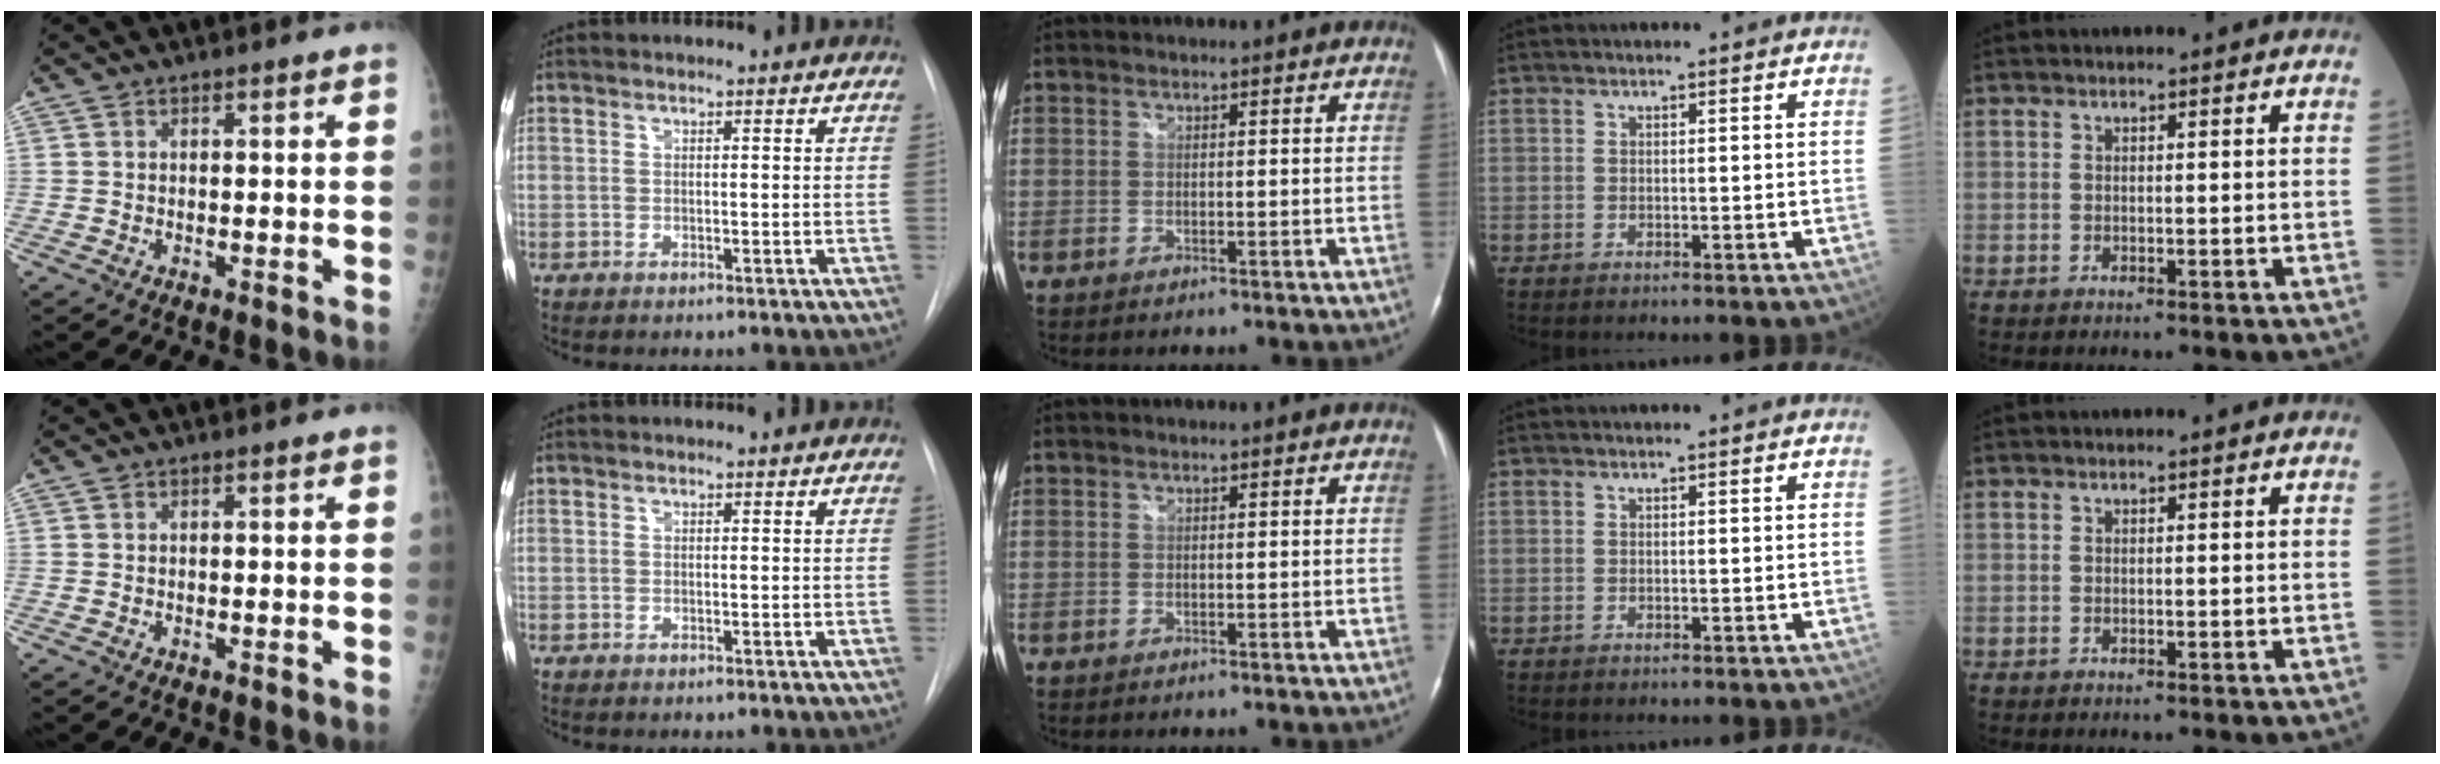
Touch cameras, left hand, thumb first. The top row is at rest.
{}